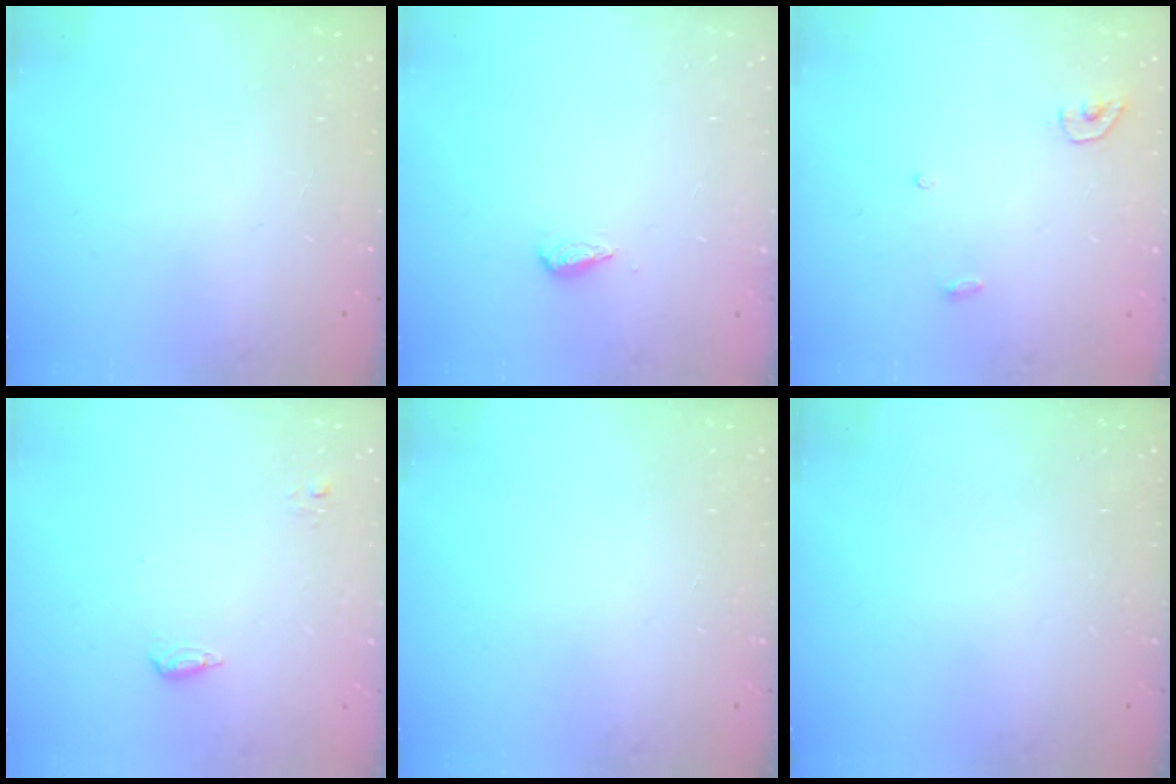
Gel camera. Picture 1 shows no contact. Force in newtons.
{"total": 2.7, "press": 2.6, "slide": 0.4}
{"total": 3.5, "press": 3.5, "slide": 0.3}
{"total": 5.2, "press": 5.1, "slide": 1.0}
{"total": 0.0}
{"total": 0.0}